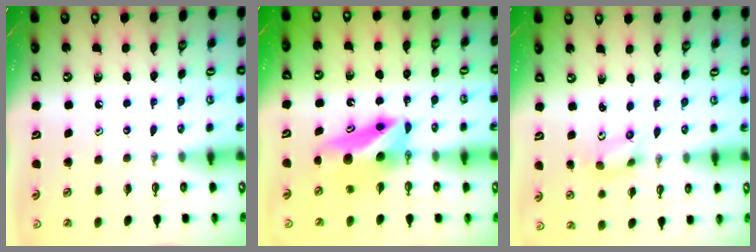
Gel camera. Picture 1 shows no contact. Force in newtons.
{"total": 9.4, "press": 7.4, "slide": 5.8}
{"total": 2.3, "press": 2.2, "slide": 0.8}